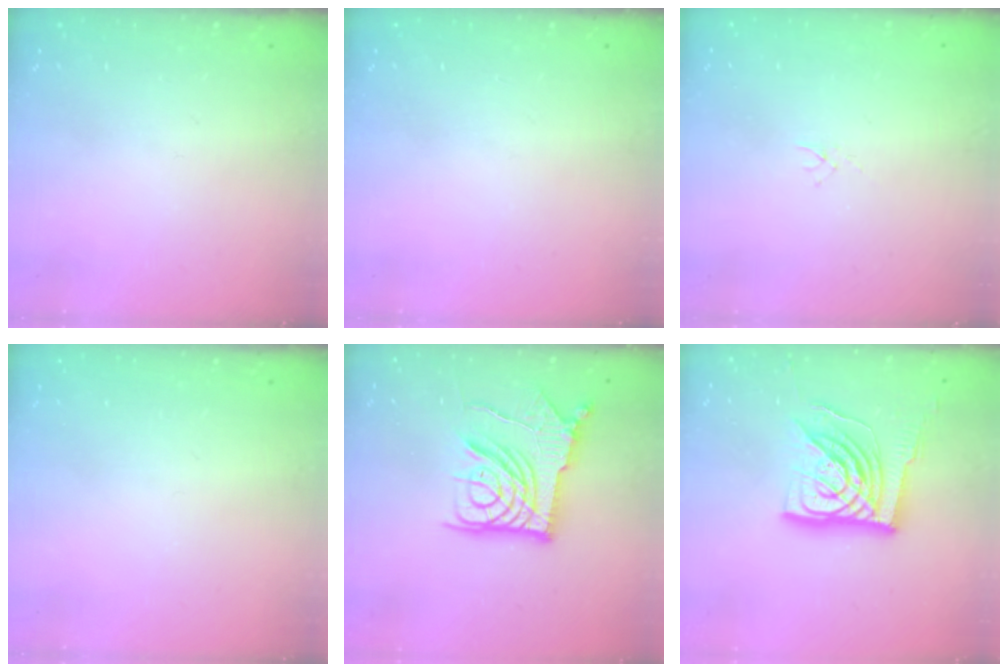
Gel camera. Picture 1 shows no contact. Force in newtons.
{"total": 0.0}
{"total": 1.0, "press": 1.0, "slide": 0.3}
{"total": 0.0}
{"total": 15.6, "press": 15.5, "slide": 1.5}
{"total": 20.3, "press": 20.1, "slide": 2.6}